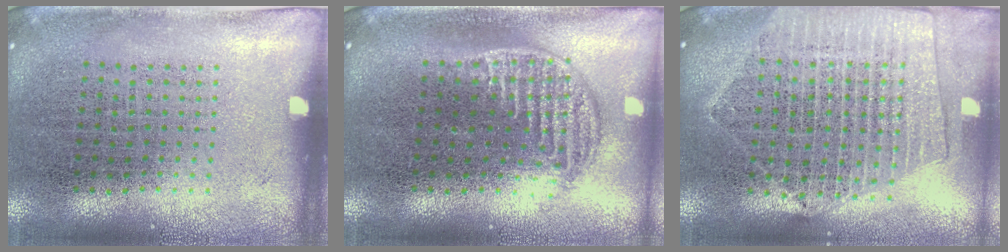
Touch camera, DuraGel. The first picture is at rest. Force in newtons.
{"total": 1.2, "press": 1.0, "slide": 0.6}
{"total": 2.0, "press": 1.9, "slide": 0.8}